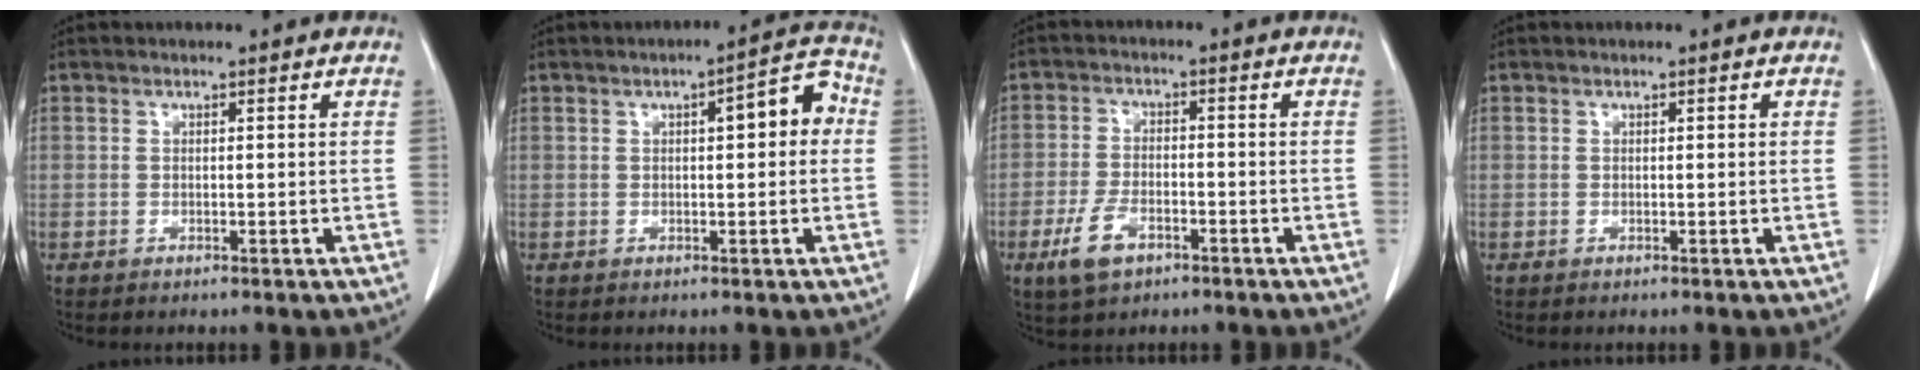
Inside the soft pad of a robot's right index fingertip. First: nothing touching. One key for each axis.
{"total": 6.3, "fx": 1.0, "fy": 1.8, "fz": 6.0, "tx": -0.072, "ty": 0.028, "tz": 0.007}
{"total": 6.0, "fx": -3.2, "fy": 3.0, "fz": 4.2, "tx": -0.090, "ty": -0.005, "tz": -0.054}
{"total": 0.0}